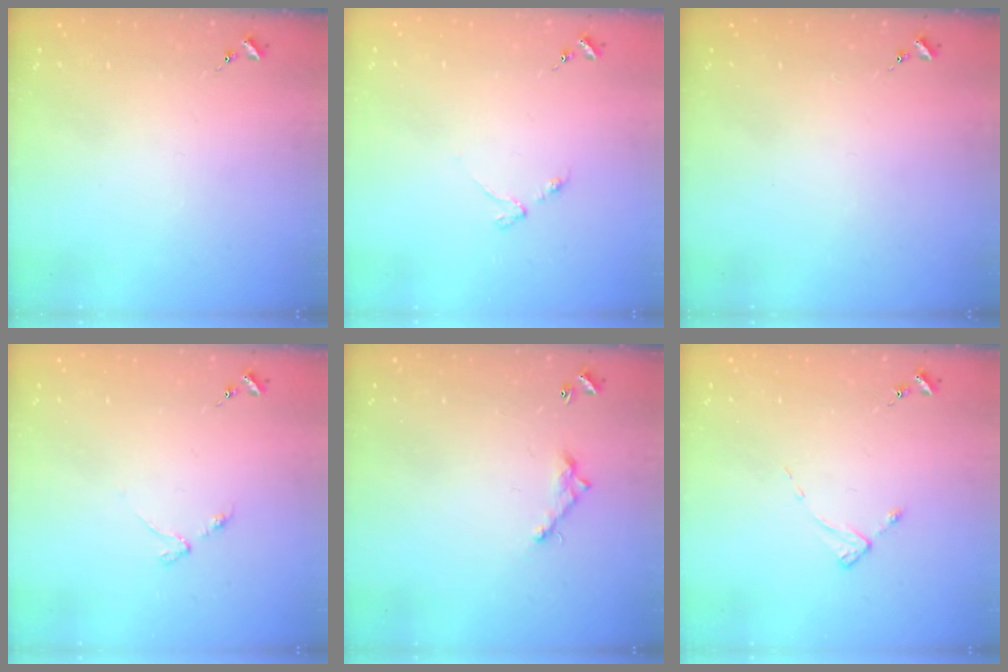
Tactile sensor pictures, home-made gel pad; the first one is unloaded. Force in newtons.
{"total": 3.2, "press": 3.1, "slide": 0.5}
{"total": 0.0}
{"total": 3.2, "press": 3.1, "slide": 0.5}
{"total": 6.2, "press": 6.2, "slide": 0.4}
{"total": 2.0, "press": 2.0, "slide": 0.3}